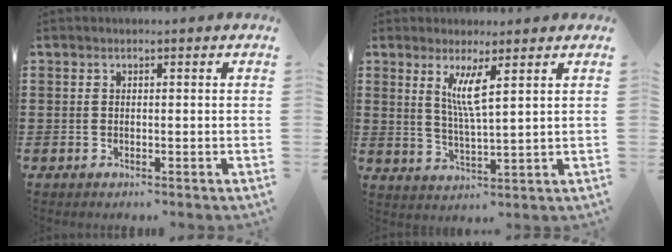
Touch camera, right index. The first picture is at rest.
{"total": 5.1, "force": [2.4, 0.4, 4.5], "torque": [-0.096, -0.002, 0.040]}